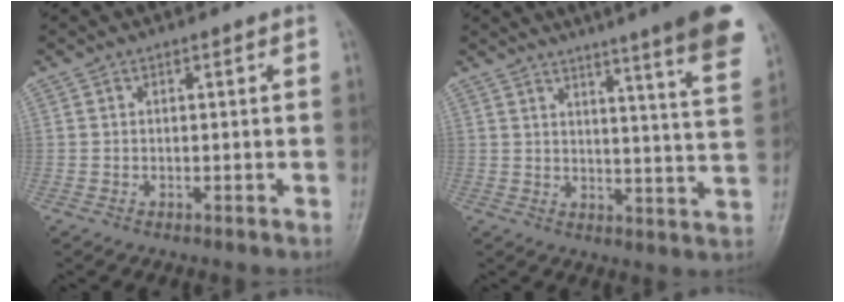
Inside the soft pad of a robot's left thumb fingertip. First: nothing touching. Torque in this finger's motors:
{"motor_torque": [2.62, 1.12, 1.43, -1.34, 0.08]}